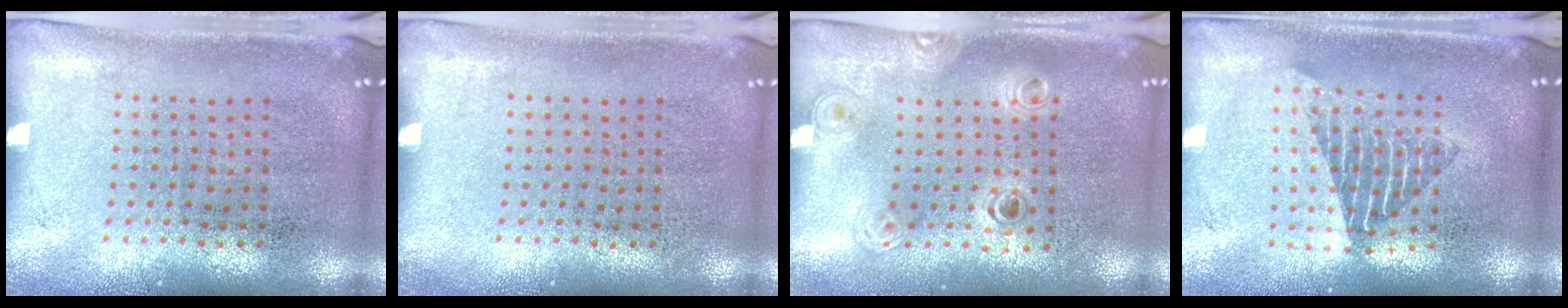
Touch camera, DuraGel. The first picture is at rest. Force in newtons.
{"total": 0.0}
{"total": 1.2, "press": 1.1, "slide": 0.5}
{"total": 1.7, "press": 1.4, "slide": 1.0}